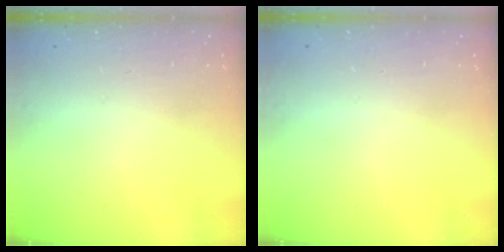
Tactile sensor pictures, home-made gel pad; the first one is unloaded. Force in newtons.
{"total": 0.0}